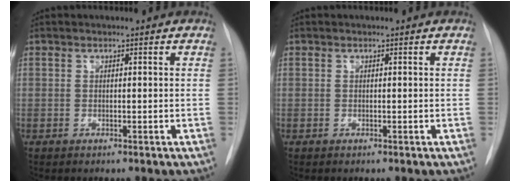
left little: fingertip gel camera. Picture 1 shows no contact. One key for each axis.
{"total": 0.0}